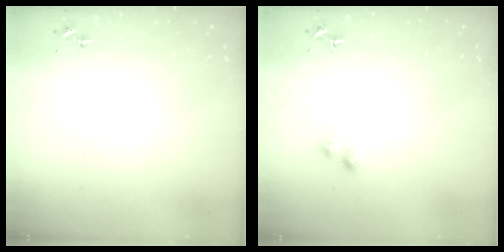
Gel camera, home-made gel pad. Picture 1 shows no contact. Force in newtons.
{"total": 5.0, "press": 4.9, "slide": 0.5}